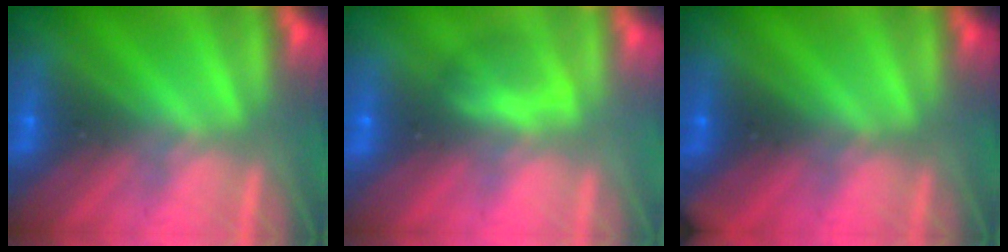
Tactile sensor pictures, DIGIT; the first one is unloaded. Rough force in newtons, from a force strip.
{"total": 2.1}
{"total": 2.2}